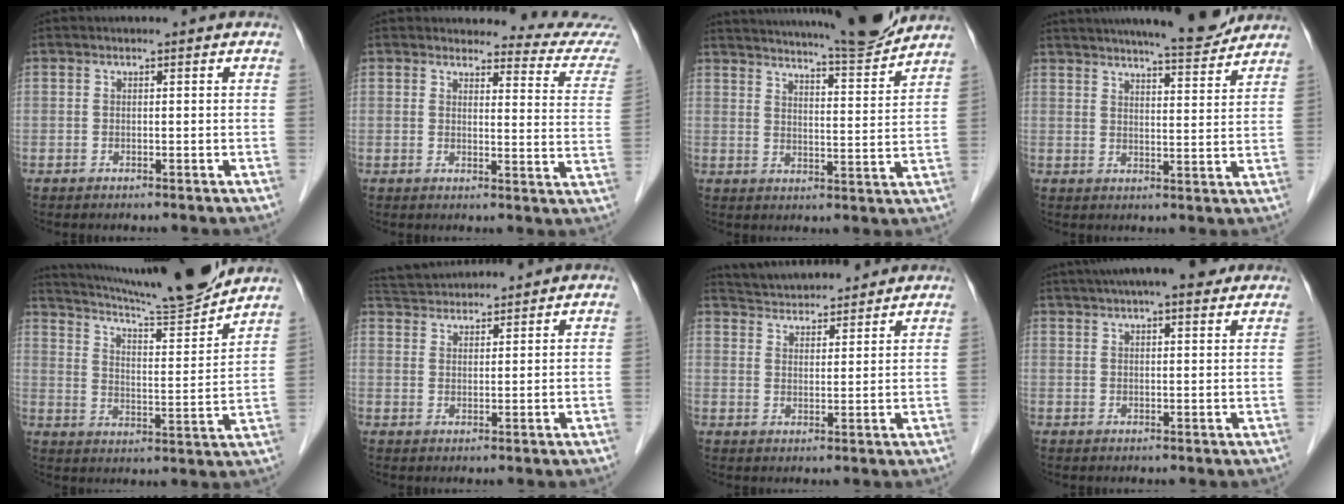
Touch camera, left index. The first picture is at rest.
{"total": 11.9, "force": [11.9, 0.4, 1.2], "torque": [0.010, -0.087, 0.104]}
{"total": 15.4, "force": [14.4, -0.3, 5.4], "torque": [-0.091, -0.028, 0.197]}
{"total": 12.3, "force": [11.1, 0.8, 5.2], "torque": [-0.077, 0.001, 0.149]}
{"total": 16.9, "force": [15.7, -0.9, 6.2], "torque": [-0.110, -0.023, 0.239]}
{"total": 8.2, "force": [7.9, 0.9, 1.7], "torque": [-0.039, 0.037, 0.134]}
{"total": 11.1, "force": [10.6, 2.1, 2.6], "torque": [-0.041, 0.026, 0.163]}
{"total": 12.8, "force": [10.7, 1.7, 6.7], "torque": [-0.107, 0.032, 0.149]}